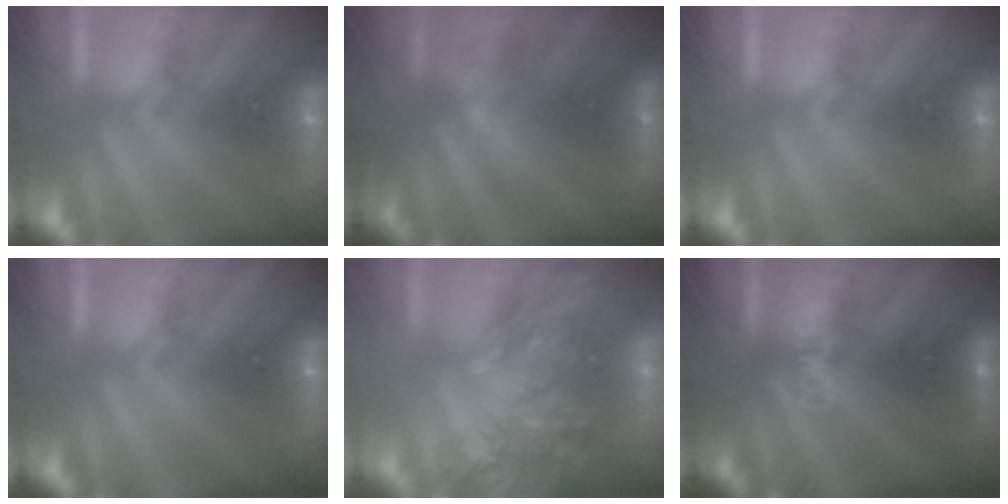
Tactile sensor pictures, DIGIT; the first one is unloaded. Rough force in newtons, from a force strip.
{"total": 1.6}
{"total": 0.0}
{"total": 0.0}
{"total": 9.4}
{"total": 3.4}